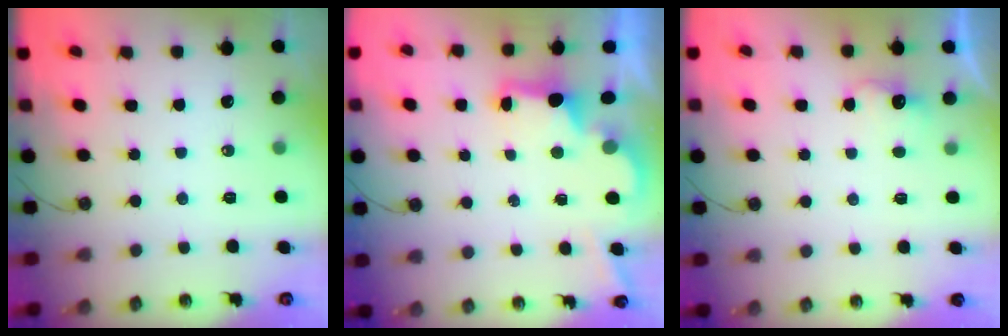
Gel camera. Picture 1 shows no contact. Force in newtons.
{"total": 2.6, "press": 2.5, "slide": 0.7}
{"total": 2.8, "press": 2.7, "slide": 0.8}